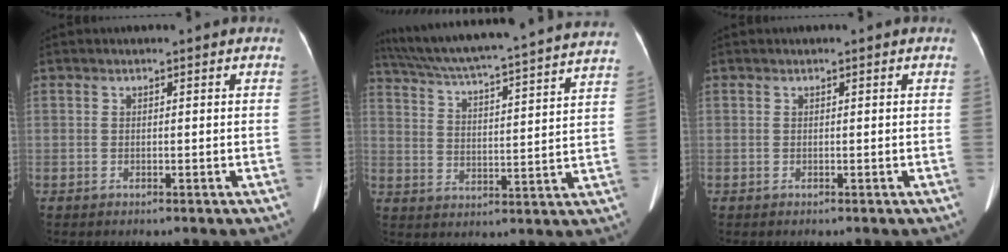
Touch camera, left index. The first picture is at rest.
{"total": 28.9, "force": [26.1, 0.5, 12.3], "torque": [-0.211, -0.036, 0.344]}
{"total": 0.0}